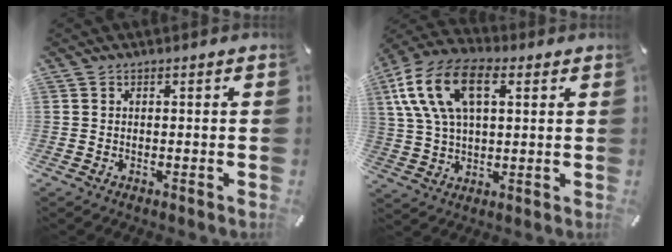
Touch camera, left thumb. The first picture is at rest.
{"total": 15.2, "force": [5.7, 8.8, 11.0], "torque": [-0.252, 0.010, 0.102]}